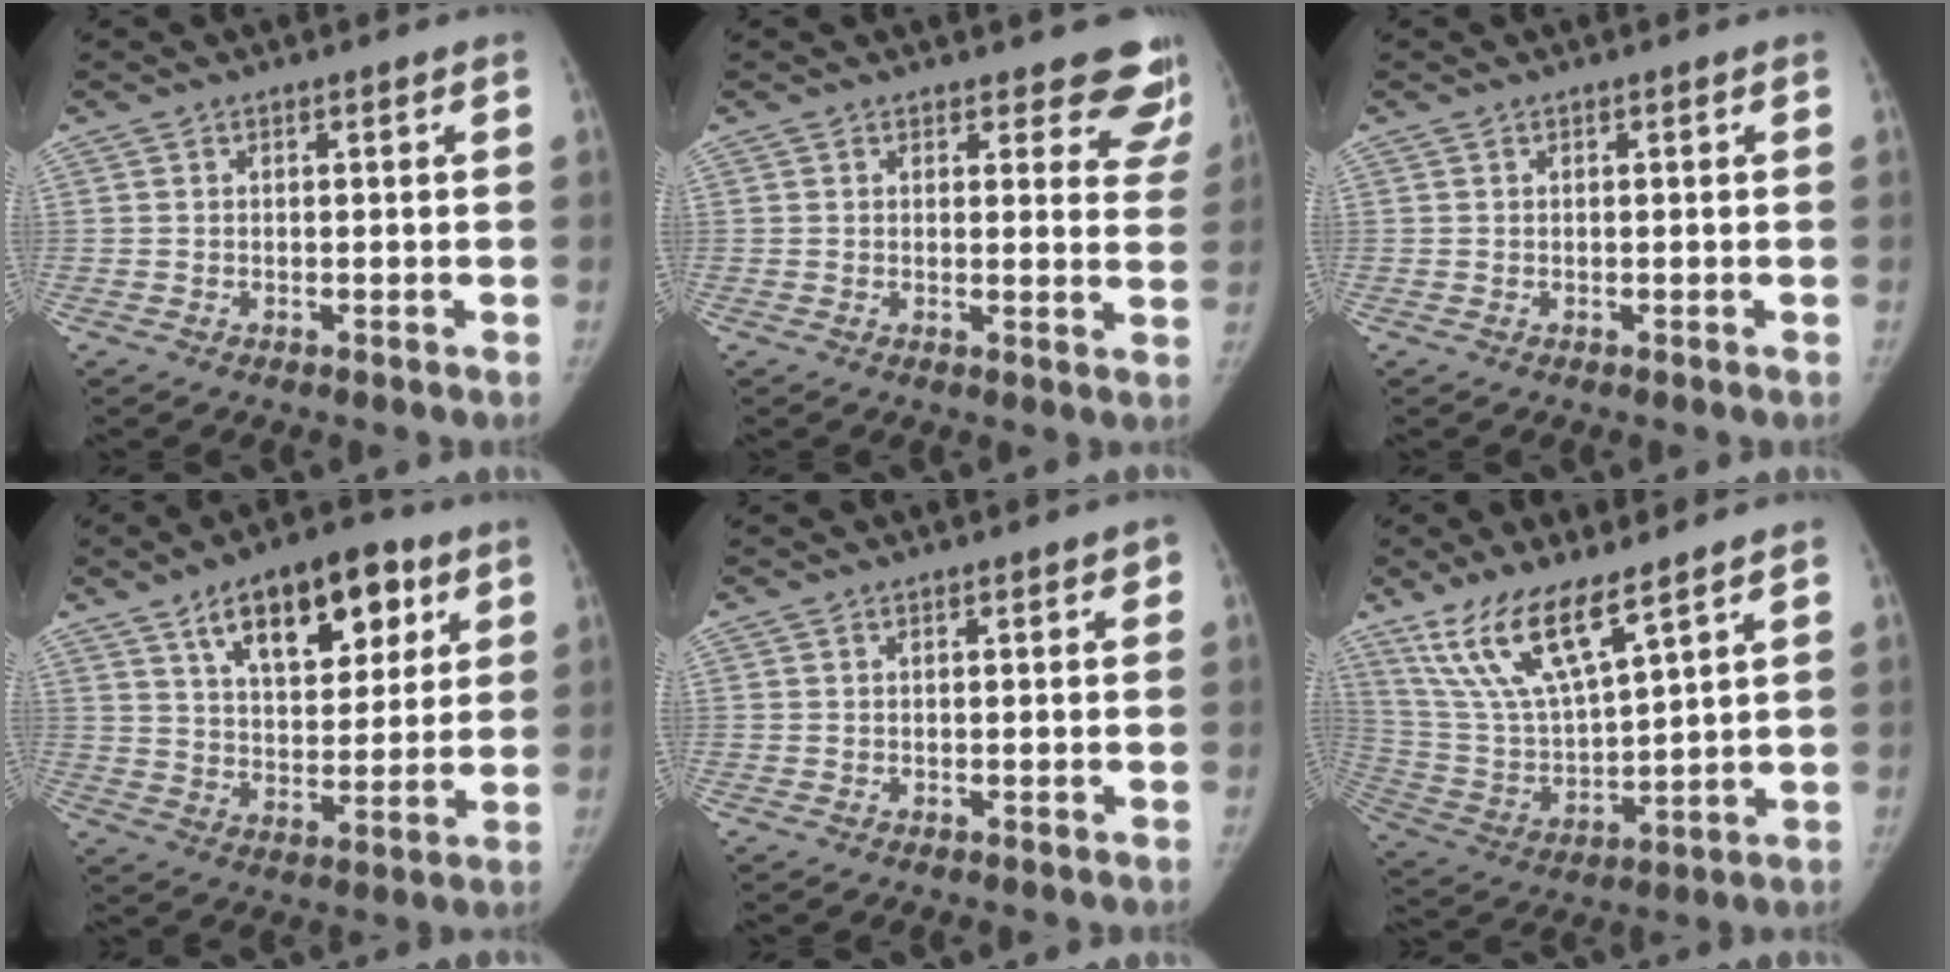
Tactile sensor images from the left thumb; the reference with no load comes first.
{"total": 9.7, "force": [8.9, 3.6, 1.7], "torque": [0.039, -0.056, 0.066]}
{"total": 0.0}
{"total": 17.3, "force": [8.7, 8.8, 12.0], "torque": [-0.131, -0.026, 0.139]}
{"total": 1.0, "force": [0.4, 0.4, 0.8], "torque": [-0.004, 0.003, 0.002]}
{"total": 14.7, "force": [9.9, 3.9, 10.2], "torque": [-0.192, -0.043, 0.211]}